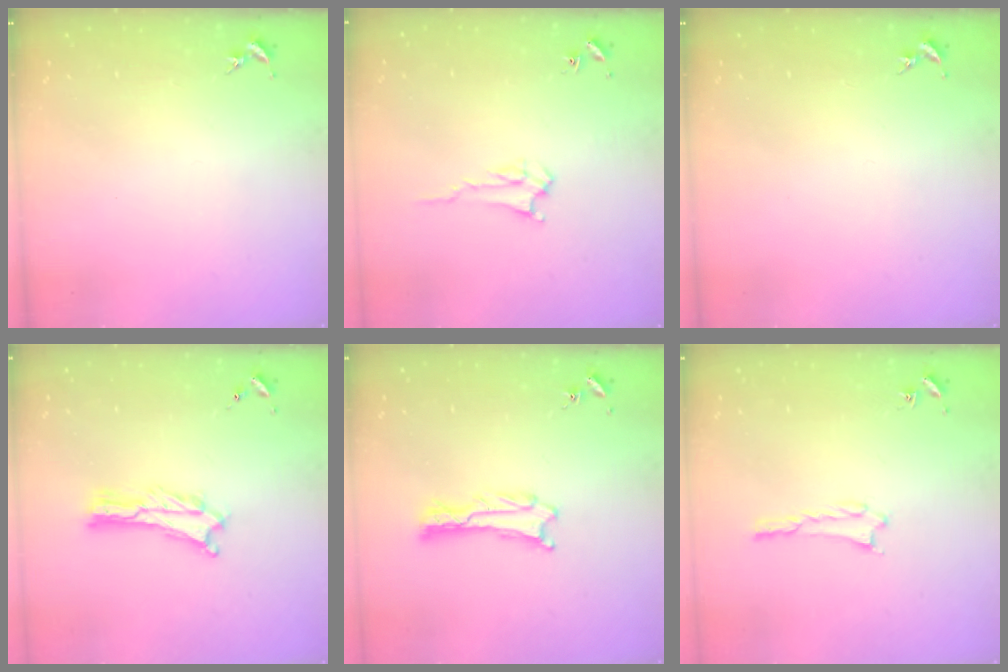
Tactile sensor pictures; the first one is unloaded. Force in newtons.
{"total": 2.8, "press": 2.8, "slide": 0.4}
{"total": 0.0}
{"total": 1.3, "press": 1.3, "slide": 0.3}
{"total": 0.9, "press": 0.8, "slide": 0.1}
{"total": 1.4, "press": 1.4, "slide": 0.2}